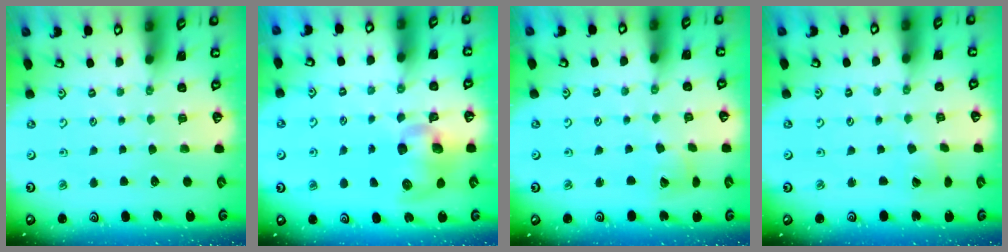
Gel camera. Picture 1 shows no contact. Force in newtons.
{"total": 10.3, "press": 10.2, "slide": 1.5}
{"total": 5.5, "press": 5.5, "slide": 0.7}
{"total": 1.8, "press": 1.7, "slide": 0.1}